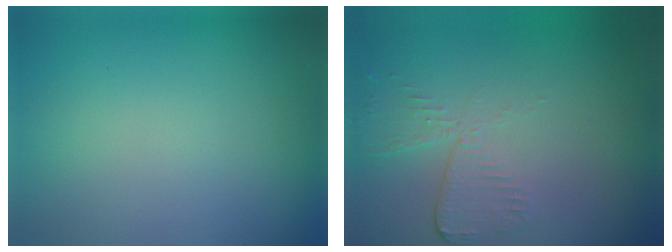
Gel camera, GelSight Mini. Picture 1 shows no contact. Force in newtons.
{"total": 2.7, "press": 2.4, "slide": 1.2}